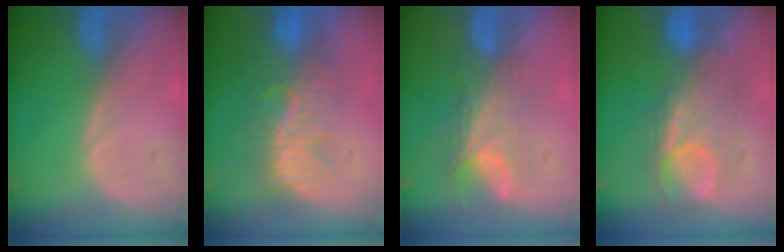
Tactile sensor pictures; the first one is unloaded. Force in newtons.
{"total": 8.6, "press": 8.1, "slide": 3.0}
{"total": 8.0, "press": 6.6, "slide": 4.5}
{"total": 8.1, "press": 8.0, "slide": 0.7}